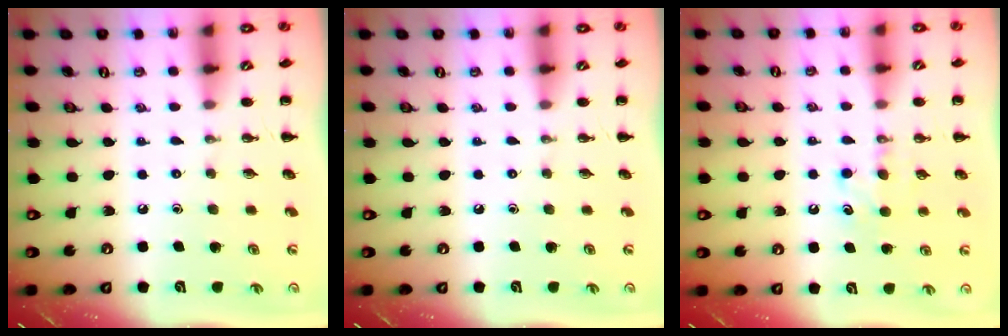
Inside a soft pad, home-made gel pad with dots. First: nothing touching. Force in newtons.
{"total": 0.0}
{"total": 7.1, "press": 6.9, "slide": 1.6}